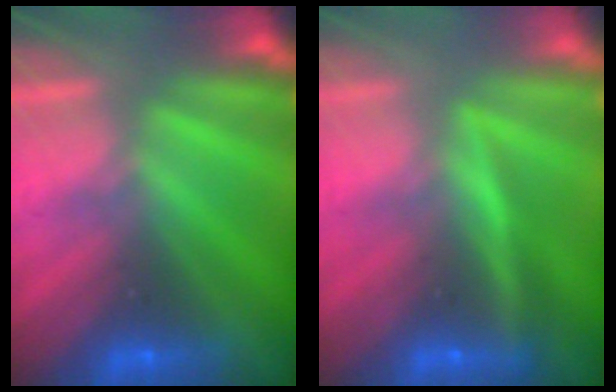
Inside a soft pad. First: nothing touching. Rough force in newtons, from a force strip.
{"total": 2.9}